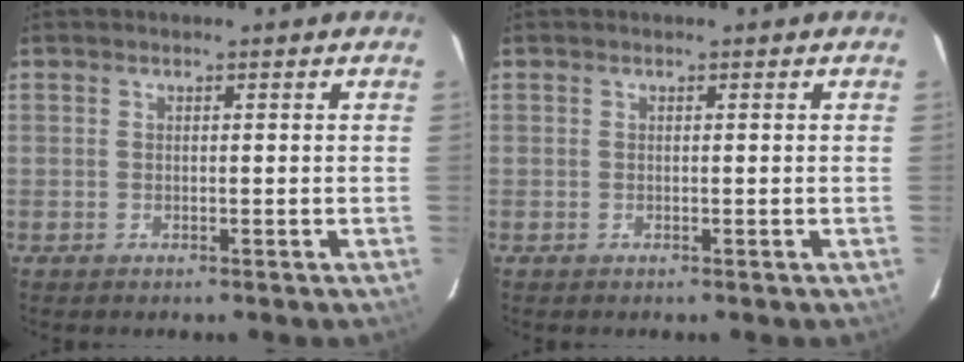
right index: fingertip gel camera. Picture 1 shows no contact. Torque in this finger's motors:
{"motor_torque": [-0.02, 0.00, -0.02, 0.00]}